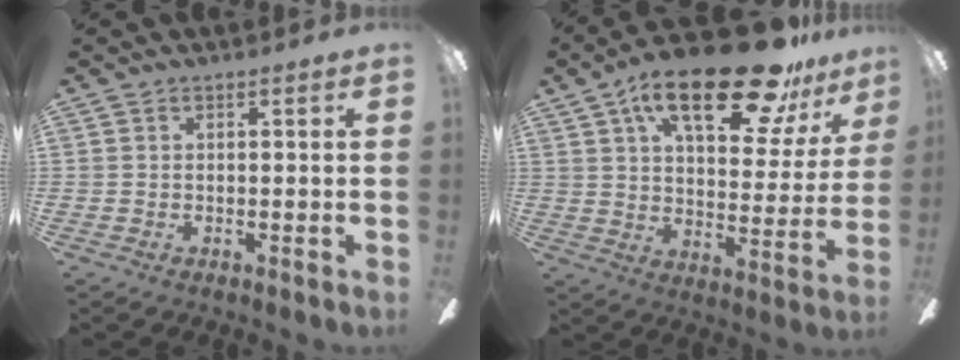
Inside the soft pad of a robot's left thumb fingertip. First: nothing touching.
{"total": 24.2, "force": [15.2, 8.9, 16.6], "torque": [-0.259, -0.079, 0.248]}